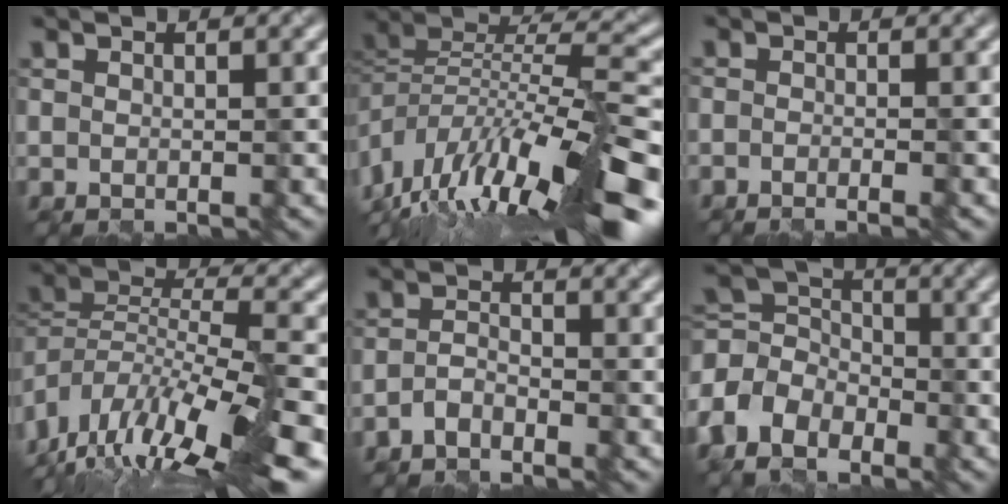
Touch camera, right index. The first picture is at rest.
{"total": 14.6, "force": [-6.8, 3.6, 12.5], "torque": [-0.209, 0.031, -0.115]}
{"total": 2.2, "force": [-1.3, 0.9, 1.5], "torque": [0.000, -0.004, -0.023]}
{"total": 14.7, "force": [-9.6, 4.0, 10.5], "torque": [-0.167, 0.040, -0.153]}
{"total": 1.9, "force": [-1.5, 0.6, 0.9], "torque": [-0.022, 0.003, -0.032]}
{"total": 6.4, "force": [-3.9, 4.4, 2.6], "torque": [-0.068, 0.004, -0.091]}